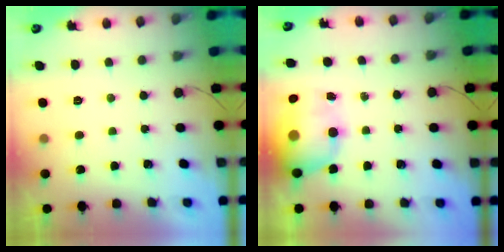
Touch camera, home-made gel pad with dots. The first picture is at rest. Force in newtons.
{"total": 12.8, "press": 12.4, "slide": 3.3}